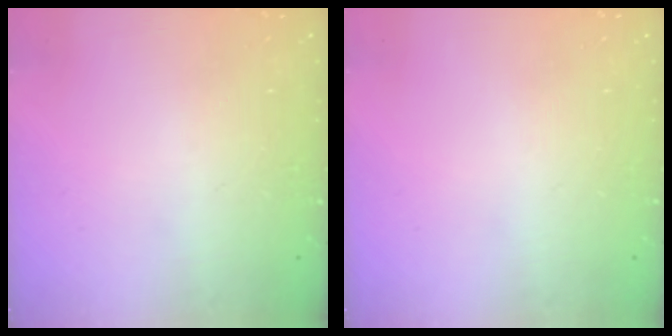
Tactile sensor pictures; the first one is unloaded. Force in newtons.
{"total": 0.0}